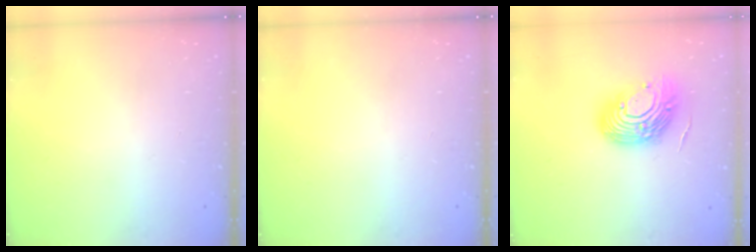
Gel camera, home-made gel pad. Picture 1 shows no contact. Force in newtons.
{"total": 0.0}
{"total": 14.5, "press": 14.4, "slide": 1.9}